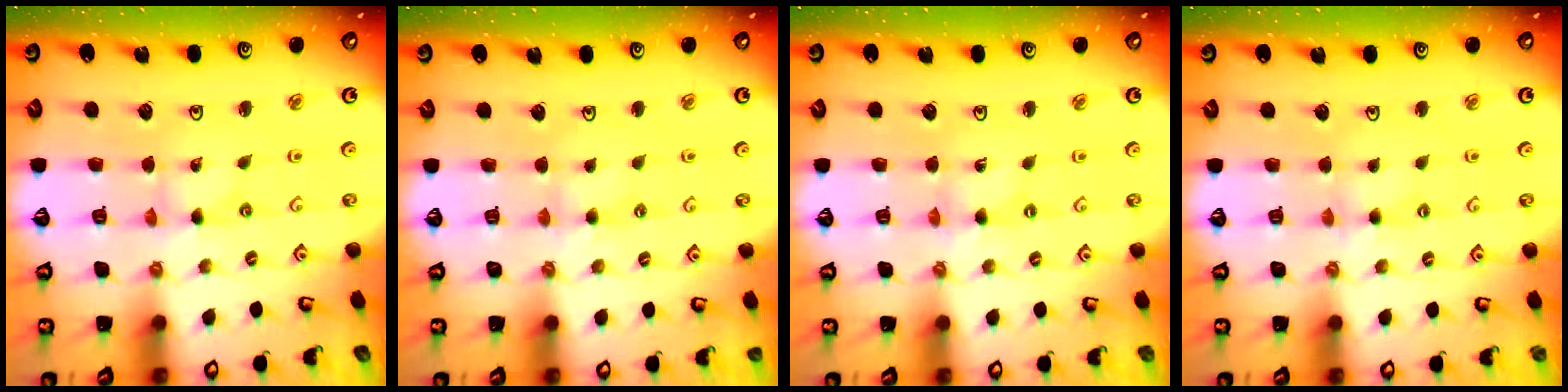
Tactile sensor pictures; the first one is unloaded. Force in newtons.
{"total": 2.0, "press": 1.9, "slide": 0.3}
{"total": 0.0}
{"total": 2.2, "press": 2.2, "slide": 0.3}